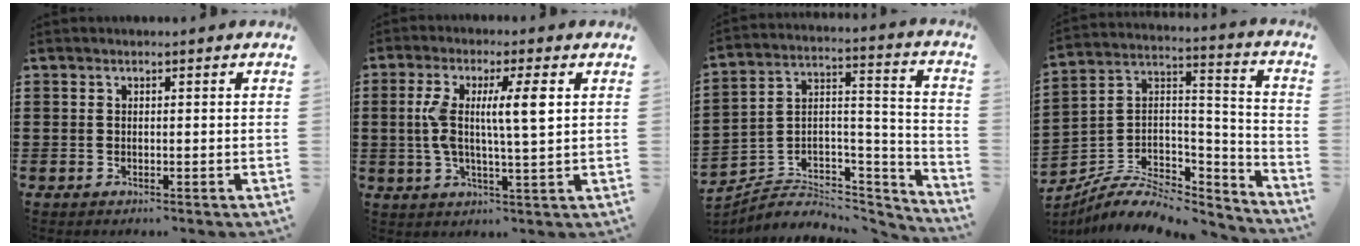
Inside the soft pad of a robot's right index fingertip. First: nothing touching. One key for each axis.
{"total": 7.9, "fx": 1.4, "fy": 1.3, "fz": 7.6, "tx": -0.148, "ty": -0.002, "tz": 0.020}
{"total": 4.1, "fx": -2.8, "fy": 2.8, "fz": 1.0, "tx": -0.023, "ty": -0.003, "tz": -0.056}
{"total": 7.8, "fx": -5.2, "fy": 4.3, "fz": 3.9, "tx": -0.082, "ty": 0.005, "tz": -0.097}